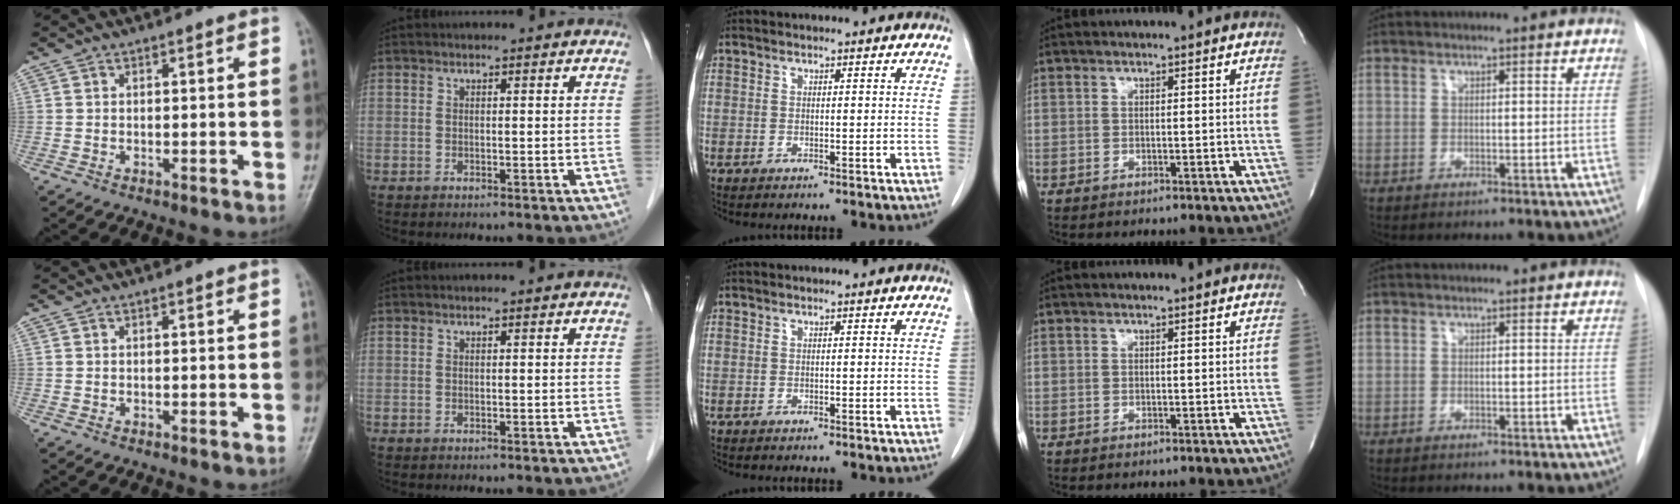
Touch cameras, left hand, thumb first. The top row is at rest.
{}